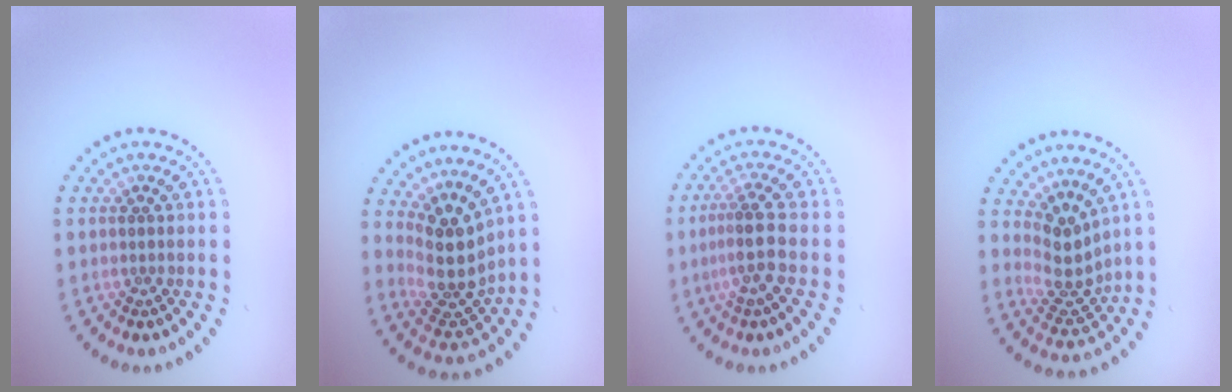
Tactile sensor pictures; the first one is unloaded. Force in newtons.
{"total": 4.3, "press": 3.3, "slide": 2.8}
{"total": 3.0, "press": 2.4, "slide": 1.8}
{"total": 3.4, "press": 2.8, "slide": 1.9}